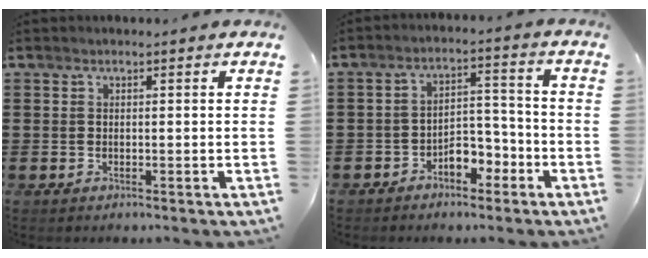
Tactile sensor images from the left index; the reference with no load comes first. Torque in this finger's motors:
{"motor_torque": [0.44, 0.44, 0.12, 0.06]}